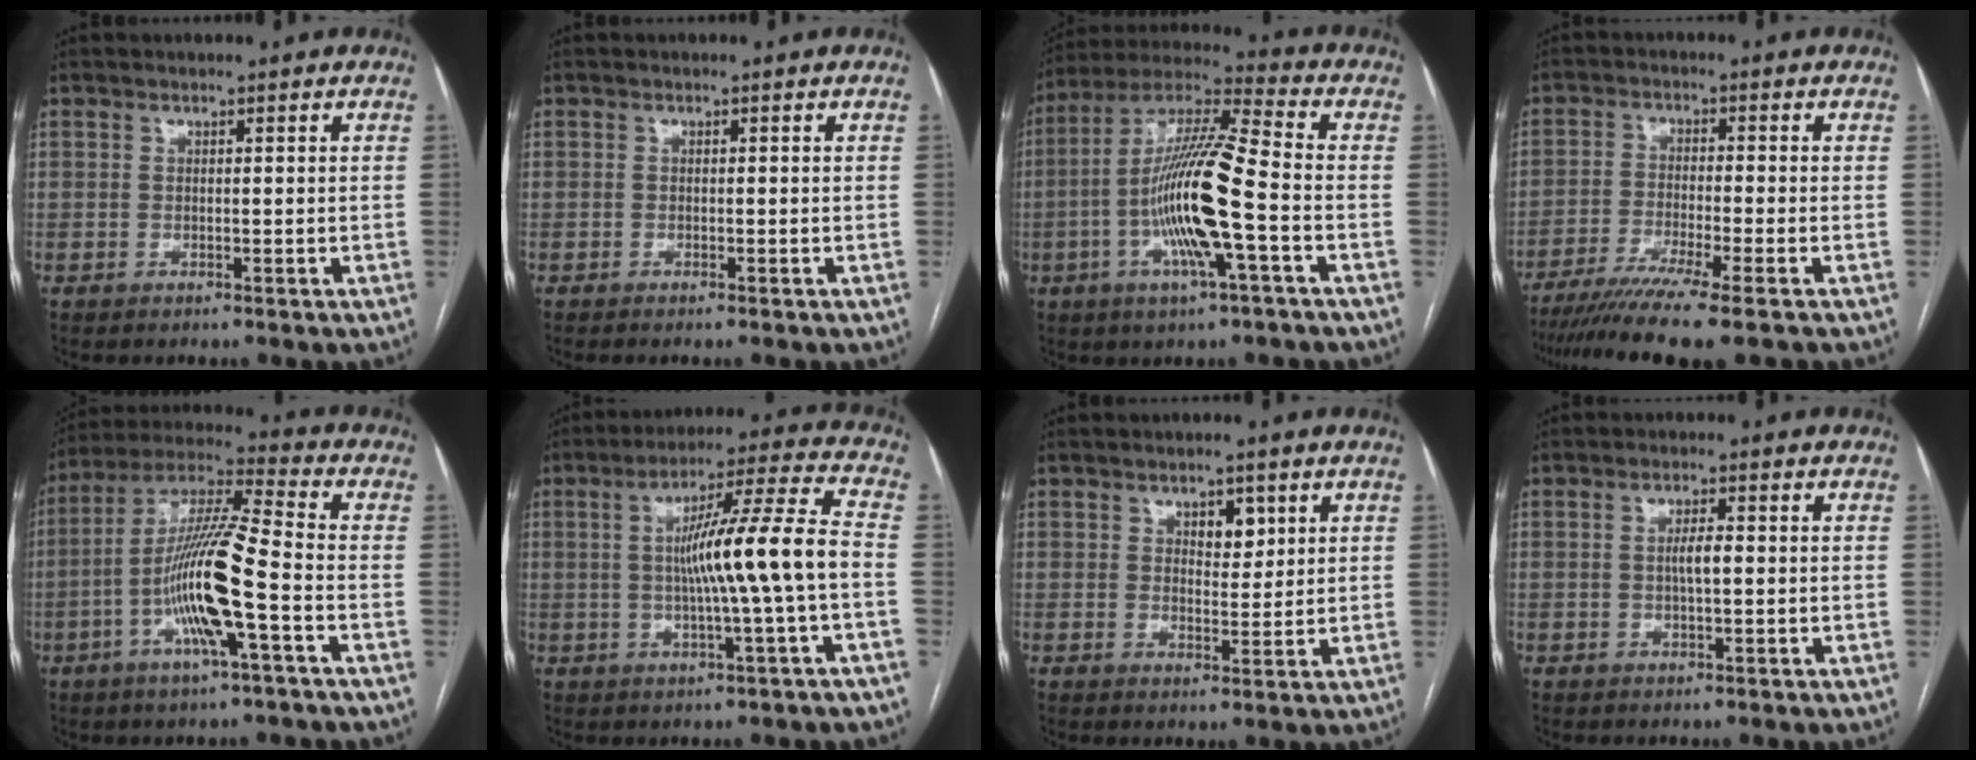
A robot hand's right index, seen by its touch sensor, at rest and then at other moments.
{"total": 0.5, "force": [-0.4, -0.1, 0.3], "torque": [-0.005, 0.000, -0.008]}
{"total": 16.1, "force": [-3.8, 1.0, 15.7], "torque": [-0.308, 0.000, -0.075]}
{"total": 10.9, "force": [-8.4, -1.3, 6.8], "torque": [-0.100, -0.029, -0.132]}
{"total": 14.7, "force": [-4.2, 0.6, 14.1], "torque": [-0.278, 0.004, -0.085]}
{"total": 13.0, "force": [-1.0, -1.1, 12.9], "torque": [-0.210, 0.014, -0.017]}
{"total": 3.7, "force": [1.7, 2.0, 2.6], "torque": [-0.035, 0.001, 0.028]}
{"total": 2.6, "force": [0.0, 0.4, 2.6], "torque": [-0.049, 0.002, -0.001]}